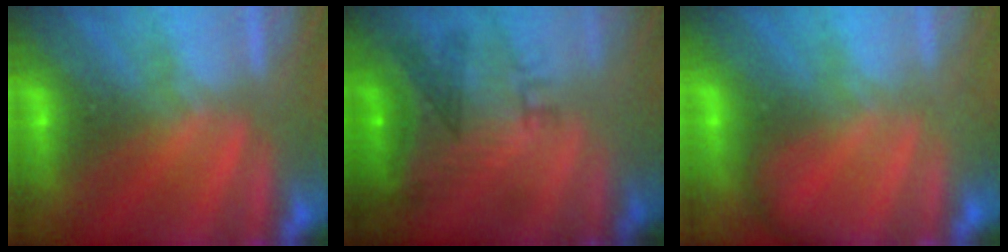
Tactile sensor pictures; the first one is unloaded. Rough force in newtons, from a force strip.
{"total": 7.5}
{"total": 2.1}